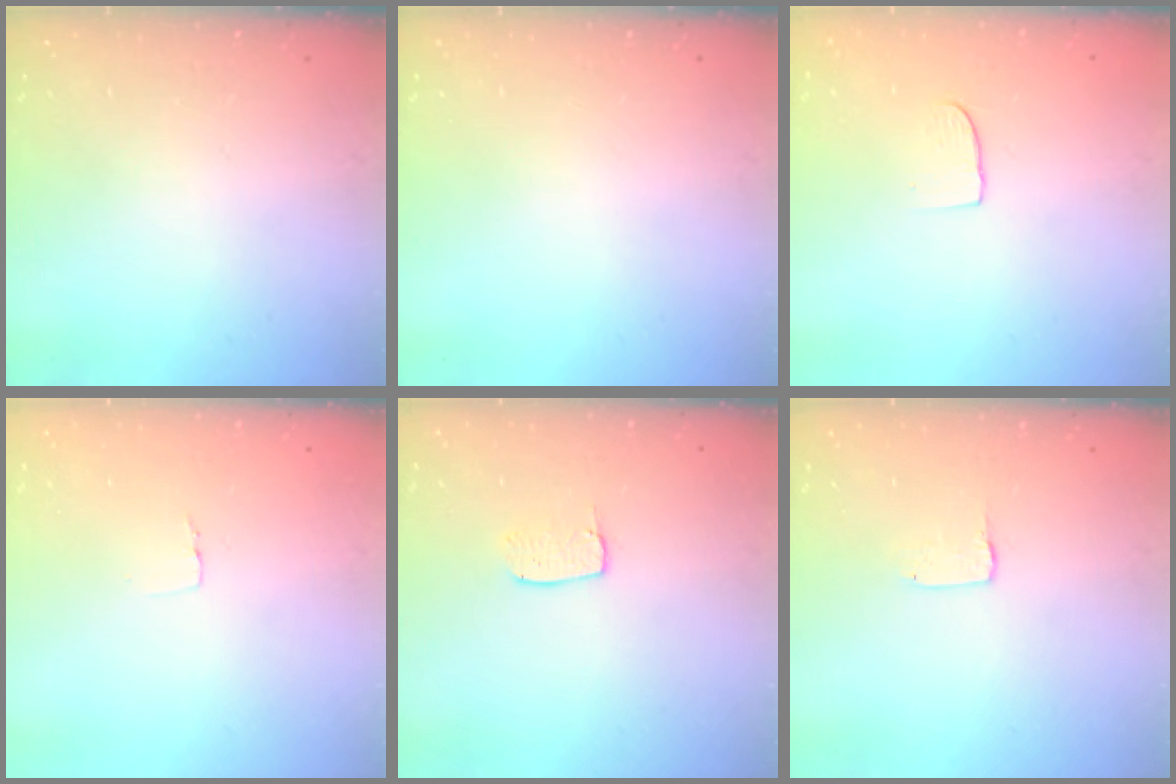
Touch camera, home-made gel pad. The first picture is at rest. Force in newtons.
{"total": 0.0}
{"total": 4.7, "press": 4.7, "slide": 0.4}
{"total": 2.6, "press": 2.6, "slide": 0.1}
{"total": 4.4, "press": 4.4, "slide": 0.3}
{"total": 1.3, "press": 1.2, "slide": 0.1}